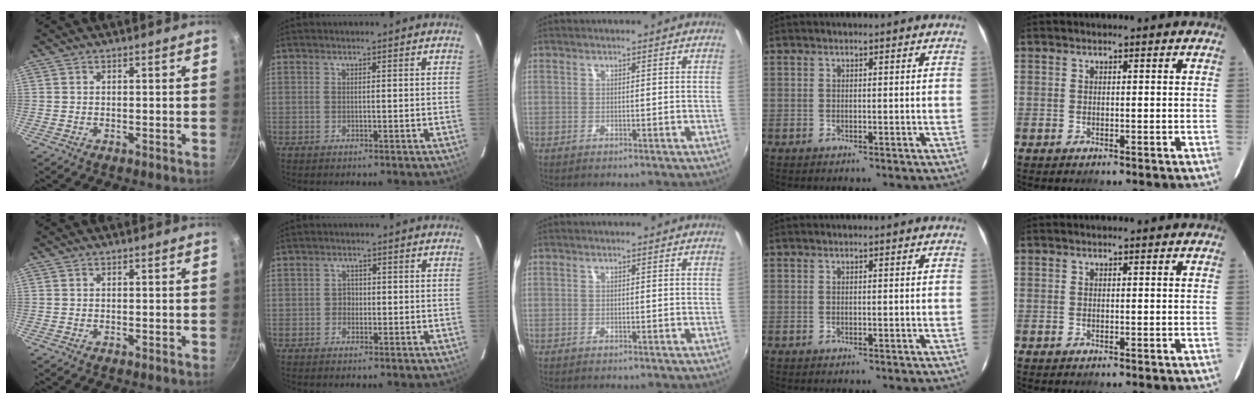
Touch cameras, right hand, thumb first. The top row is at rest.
{"index": {"total": 1.6, "force": [-0.5, 1.5, 0.2], "torque": [-0.002, 0.004, -0.008]}}